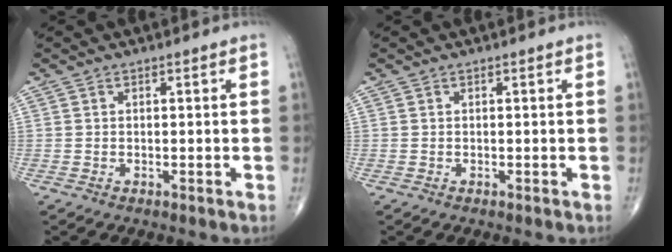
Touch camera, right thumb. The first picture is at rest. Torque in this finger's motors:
{"motor_torque": [0.00, 0.00, 0.00, 0.02, 0.00]}